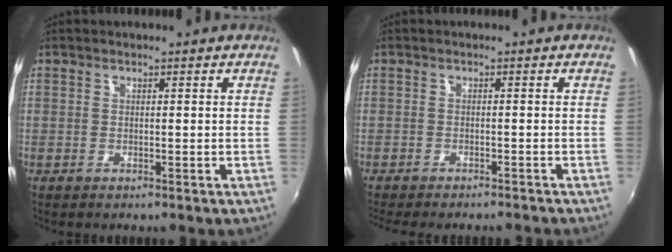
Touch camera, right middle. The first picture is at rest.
{"total": 9.2, "force": [-8.2, 1.7, 3.9], "torque": [-0.087, -0.020, -0.118]}